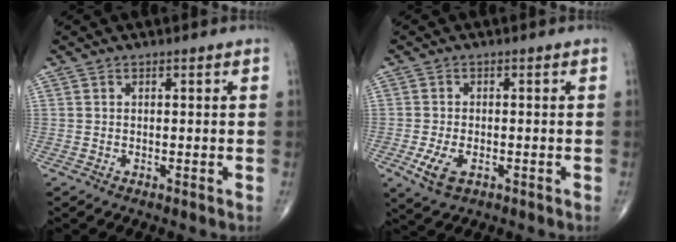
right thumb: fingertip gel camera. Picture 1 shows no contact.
{"total": 5.2, "force": [-1.9, 2.8, 3.9], "torque": [-0.079, -0.002, -0.030]}